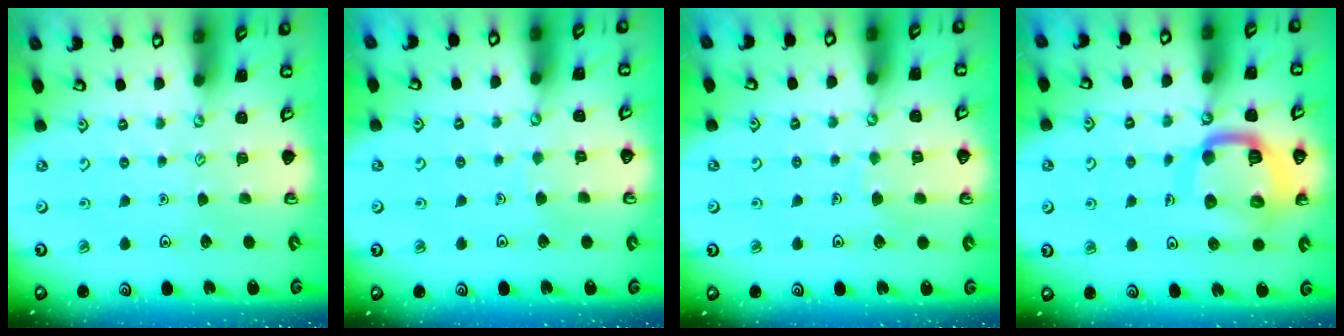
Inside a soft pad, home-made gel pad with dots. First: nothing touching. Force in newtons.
{"total": 2.3, "press": 2.3, "slide": 0.1}
{"total": 3.9, "press": 3.9, "slide": 0.2}
{"total": 16.4, "press": 16.3, "slide": 1.8}